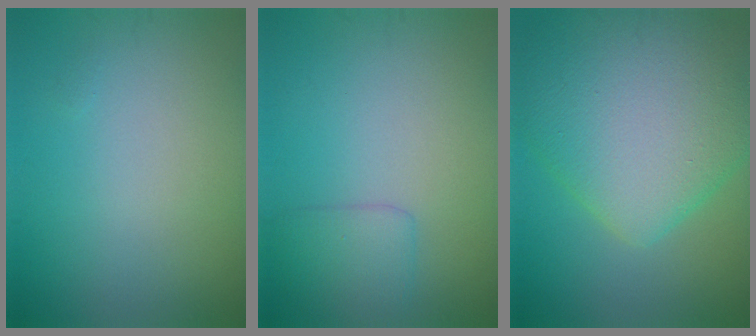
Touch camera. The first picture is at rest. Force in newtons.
{"total": 2.3, "press": 2.3, "slide": 0.1}
{"total": 11.1, "press": 11.1, "slide": 0.4}